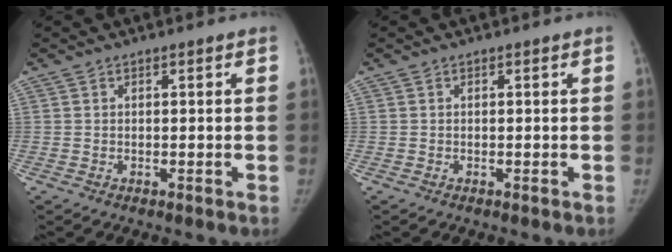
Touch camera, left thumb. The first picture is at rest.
{"total": 0.0}